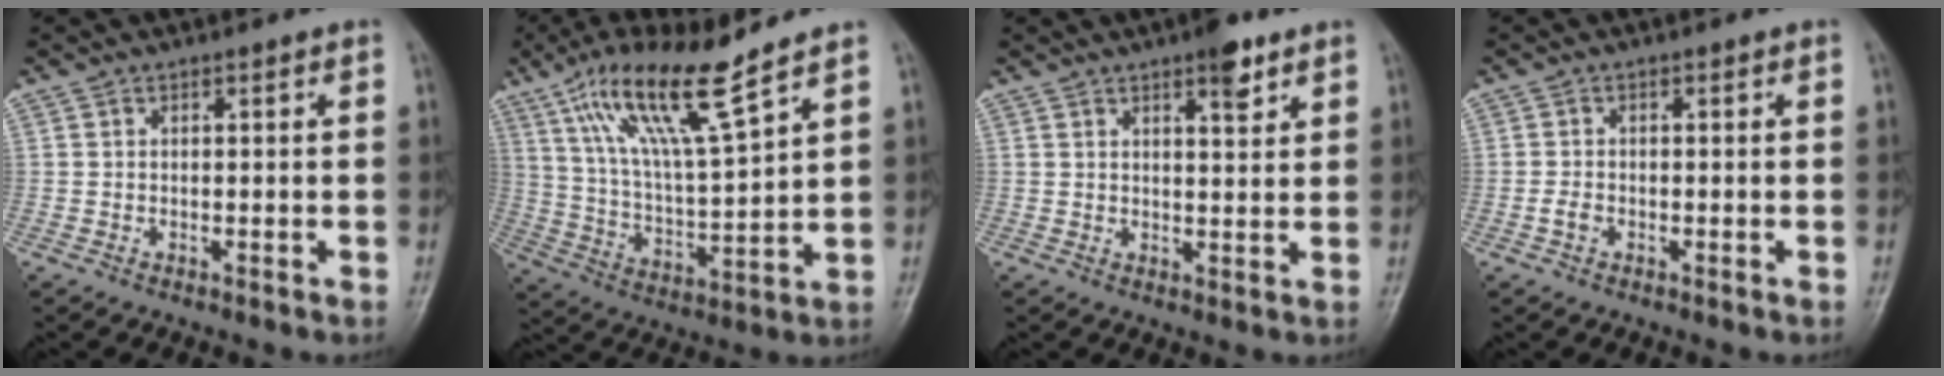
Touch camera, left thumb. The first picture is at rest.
{"total": 15.8, "force": [10.4, 2.4, 11.6], "torque": [-0.210, -0.047, 0.205]}
{"total": 5.2, "force": [3.3, 1.8, 3.6], "torque": [-0.037, -0.017, 0.044]}
{"total": 1.6, "force": [-0.7, 1.2, 0.9], "torque": [-0.016, 0.002, -0.015]}